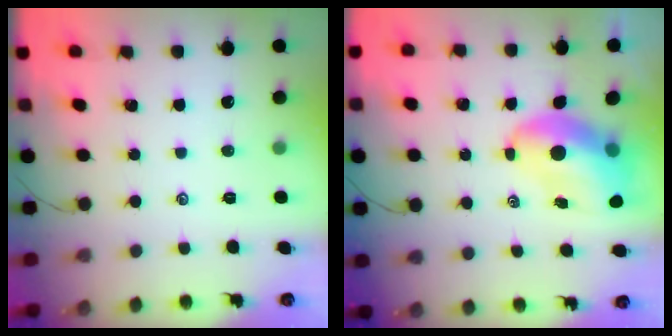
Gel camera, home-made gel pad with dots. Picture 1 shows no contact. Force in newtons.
{"total": 8.9, "press": 8.5, "slide": 2.6}